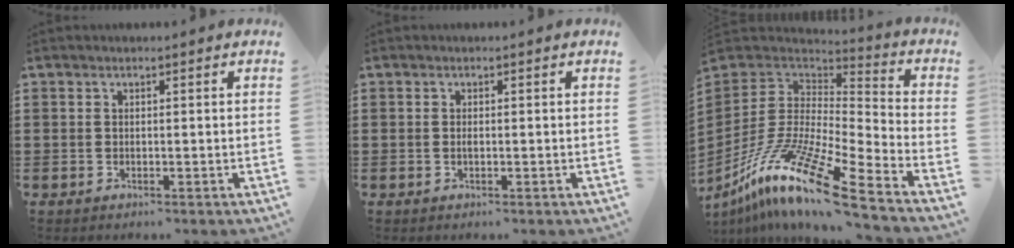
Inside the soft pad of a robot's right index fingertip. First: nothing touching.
{"total": 0.5, "force": [-0.1, 0.2, 0.5], "torque": [-0.011, -0.002, -0.002]}
{"total": 15.5, "force": [-10.6, 1.7, 11.2], "torque": [-0.229, 0.015, -0.204]}